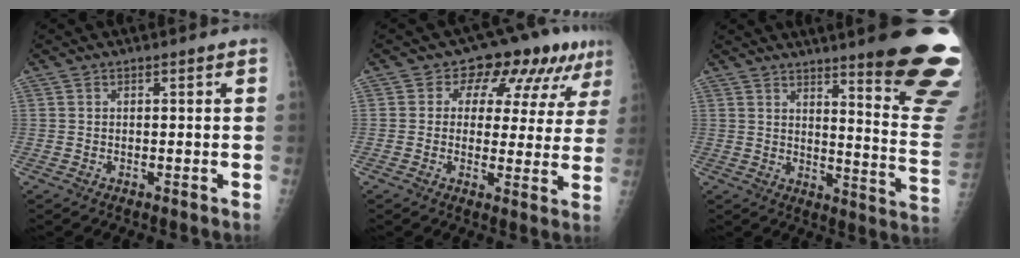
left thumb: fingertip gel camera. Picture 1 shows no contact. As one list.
[{"total": 11.8, "force": [6.2, 7.2, 7.0], "torque": [-0.042, -0.004, 0.073]}, {"total": 19.7, "force": [14.5, 1.7, 13.3], "torque": [-0.142, -0.125, 0.182]}]